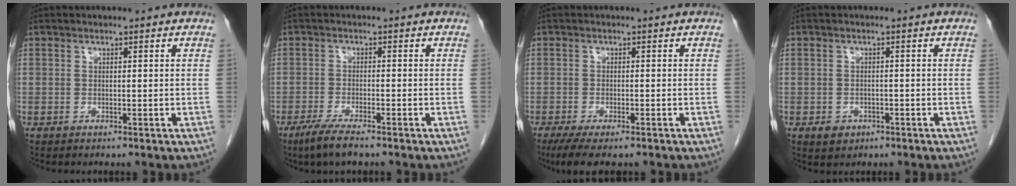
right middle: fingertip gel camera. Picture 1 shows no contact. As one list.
[{"total": 4.7, "force": [-3.4, 0.6, 3.2], "torque": [-0.066, -0.011, -0.060]}, {"total": 6.3, "force": [-4.7, 1.6, 3.9], "torque": [-0.061, -0.016, -0.074]}, {"total": 2.3, "force": [-1.1, 1.8, 0.8], "torque": [-0.011, 0.004, -0.008]}]